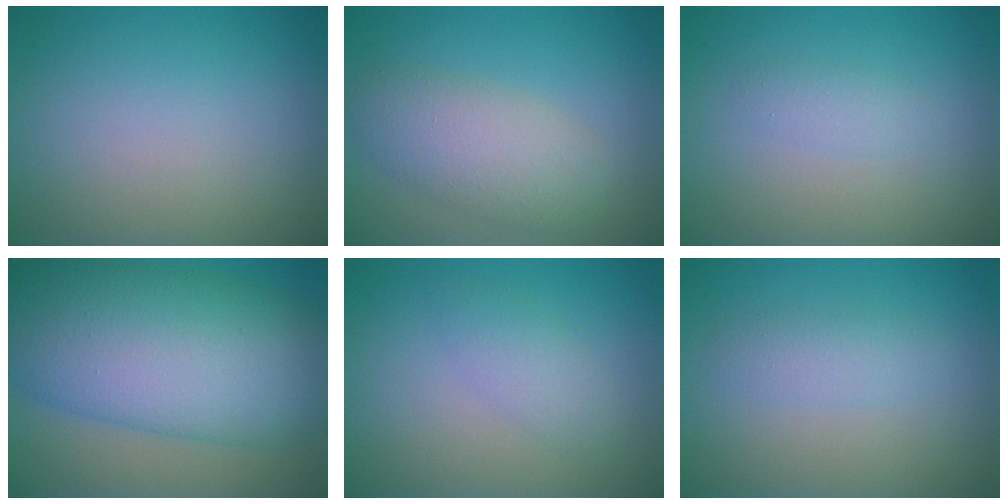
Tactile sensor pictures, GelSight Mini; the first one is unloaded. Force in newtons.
{"total": 4.8, "press": 4.8, "slide": 0.2}
{"total": 1.2, "press": 1.2, "slide": 0.1}
{"total": 14.5, "press": 14.5, "slide": 0.1}
{"total": 2.0, "press": 2.0, "slide": 0.1}
{"total": 1.9, "press": 1.9, "slide": 0.0}